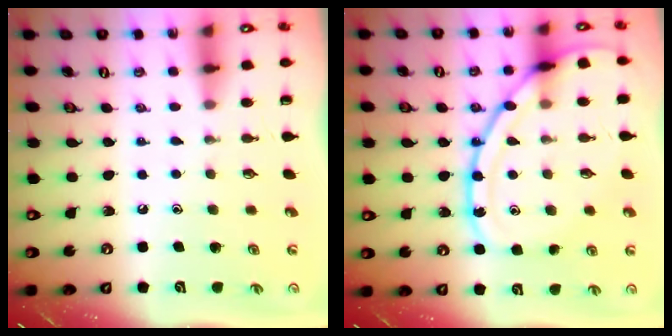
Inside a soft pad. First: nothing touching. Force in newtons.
{"total": 16.6, "press": 16.5, "slide": 1.4}